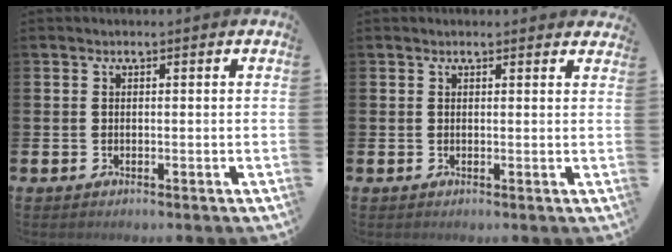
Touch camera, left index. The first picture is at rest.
{"total": 0.8, "force": [0.8, 0.2, 0.1], "torque": [-0.002, 0.002, 0.014]}